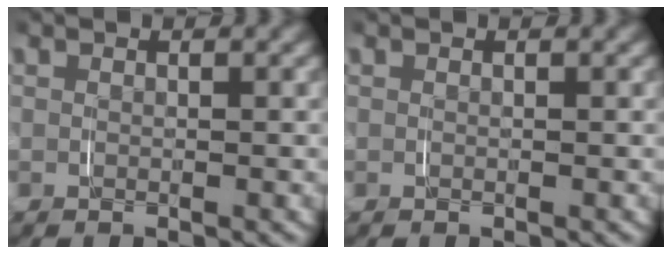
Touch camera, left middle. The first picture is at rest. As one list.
[{"total": 0.0}]